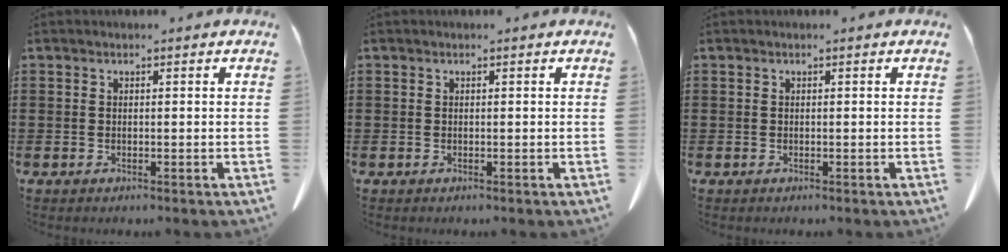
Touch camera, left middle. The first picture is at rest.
{"total": 0.0}
{"total": 0.0}